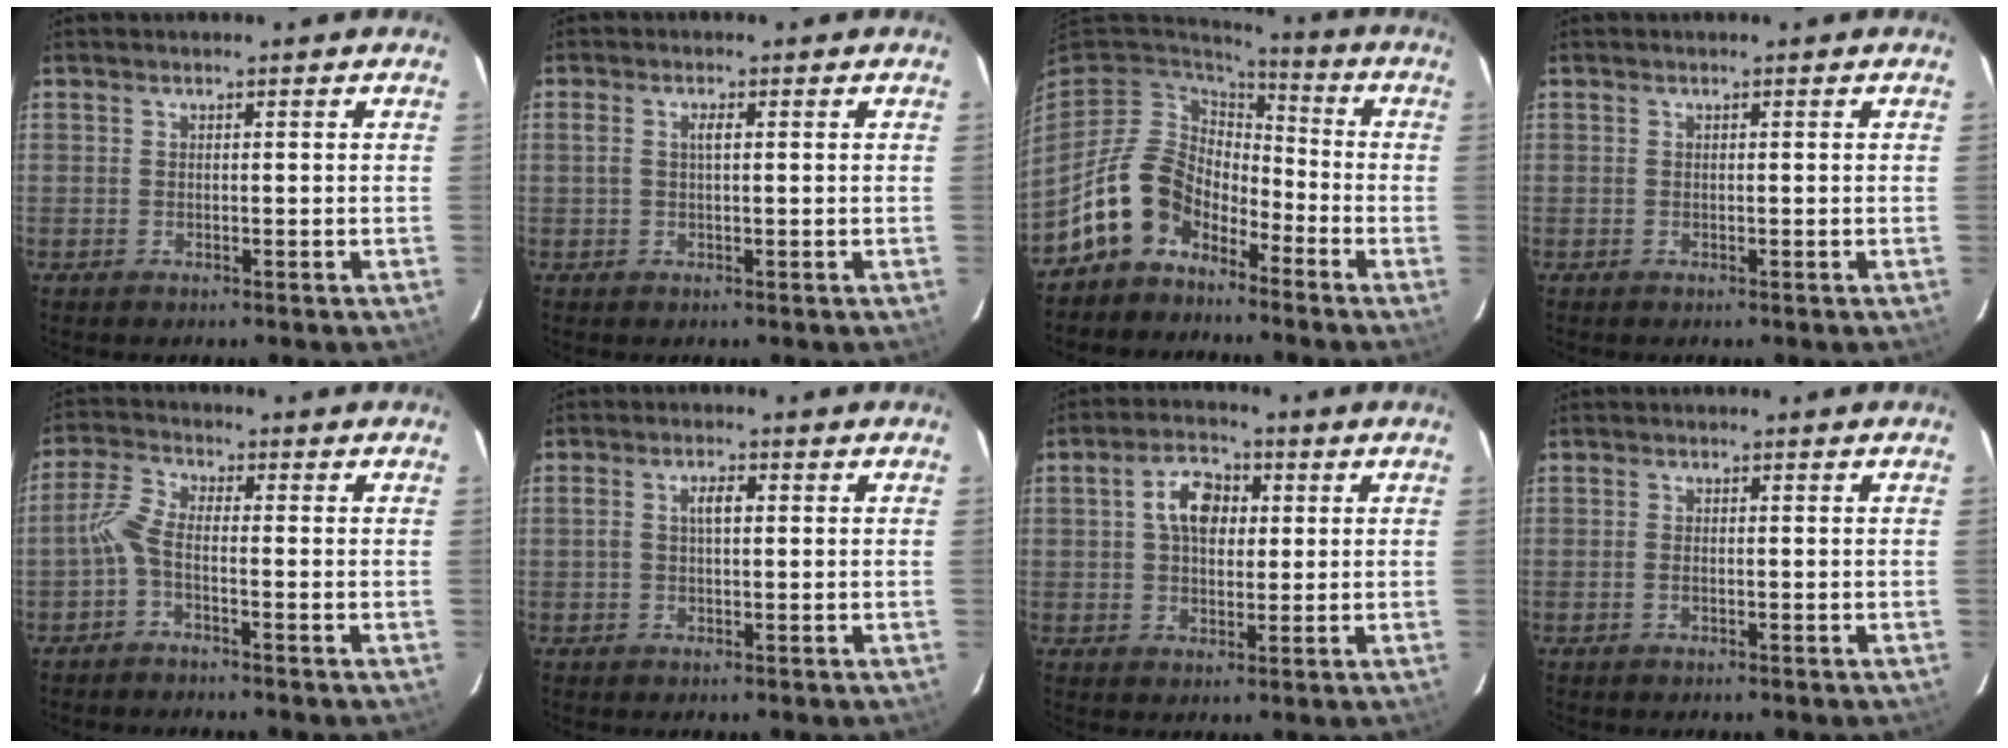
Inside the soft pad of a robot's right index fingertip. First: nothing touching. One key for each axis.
{"total": 2.0, "fx": 0.3, "fy": 0.7, "fz": 1.8, "tx": -0.036, "ty": 0.004, "tz": 0.005}
{"total": 12.7, "fx": -8.0, "fy": 8.5, "fz": 4.9, "tx": -0.115, "ty": 0.024, "tz": -0.143}
{"total": 0.0}
{"total": 3.9, "fx": -1.7, "fy": 1.2, "fz": 3.3, "tx": -0.085, "ty": 0.013, "tz": -0.039}
{"total": 3.1, "fx": 0.4, "fy": 1.4, "fz": 2.7, "tx": -0.049, "ty": 0.009, "tz": 0.009}
{"total": 7.6, "fx": 1.7, "fy": 5.0, "fz": 5.4, "tx": -0.095, "ty": 0.020, "tz": 0.031}
{"total": 0.9, "fx": -0.3, "fy": 0.5, "fz": 0.7, "tx": -0.015, "ty": 0.000, "tz": -0.006}